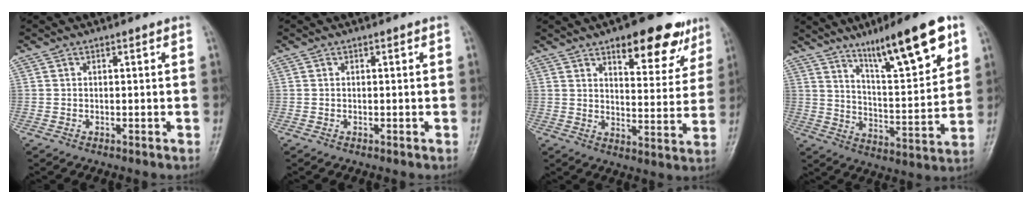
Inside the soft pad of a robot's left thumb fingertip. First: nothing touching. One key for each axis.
{"total": 0.0}
{"total": 14.5, "fx": 9.1, "fy": 5.9, "fz": 9.6, "tx": -0.074, "ty": -0.043, "tz": 0.124}
{"total": 17.7, "fx": 10.6, "fy": 3.4, "fz": 13.7, "tx": -0.194, "ty": -0.049, "tz": 0.177}